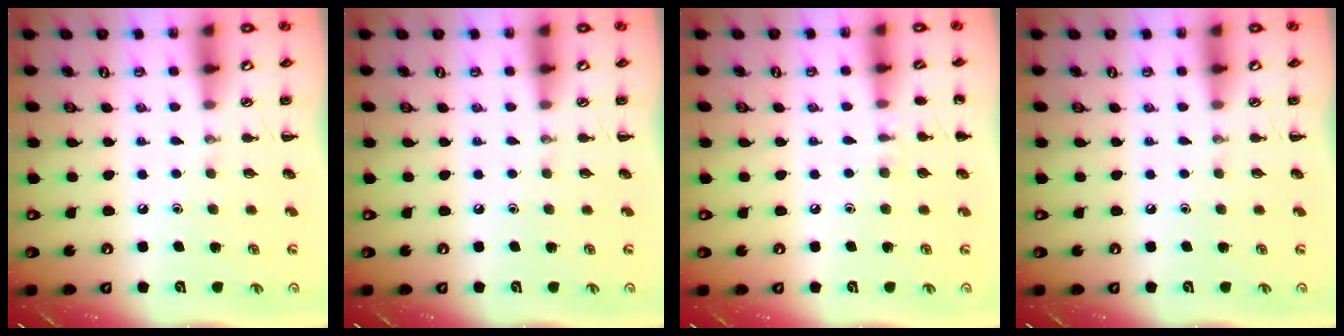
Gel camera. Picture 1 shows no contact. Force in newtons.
{"total": 0.0}
{"total": 6.4, "press": 6.1, "slide": 1.8}
{"total": 0.0}